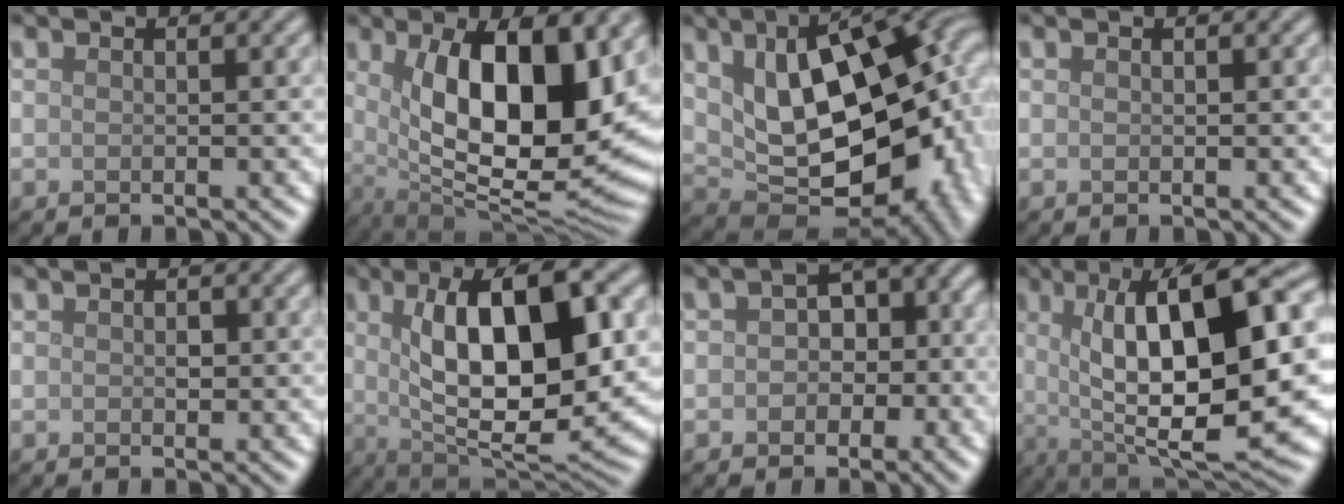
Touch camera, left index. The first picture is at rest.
{"total": 14.6, "force": [2.3, 6.4, 13.0], "torque": [-0.186, -0.019, 0.044]}
{"total": 17.0, "force": [1.5, 9.6, 14.0], "torque": [-0.201, -0.014, 0.045]}
{"total": 0.0}
{"total": 0.8, "force": [0.0, 0.6, 0.6], "torque": [-0.007, -0.002, -0.001]}
{"total": 13.1, "force": [2.2, 5.2, 11.9], "torque": [-0.165, 0.002, 0.032]}
{"total": 4.8, "force": [-0.7, 3.5, 3.3], "torque": [-0.026, 0.011, -0.020]}
{"total": 15.4, "force": [2.0, 4.8, 14.5], "torque": [-0.206, 0.006, 0.029]}